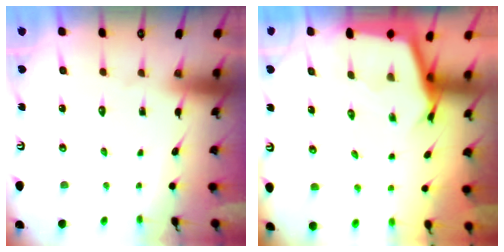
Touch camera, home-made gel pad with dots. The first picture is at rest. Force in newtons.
{"total": 2.5, "press": 2.5, "slide": 0.1}